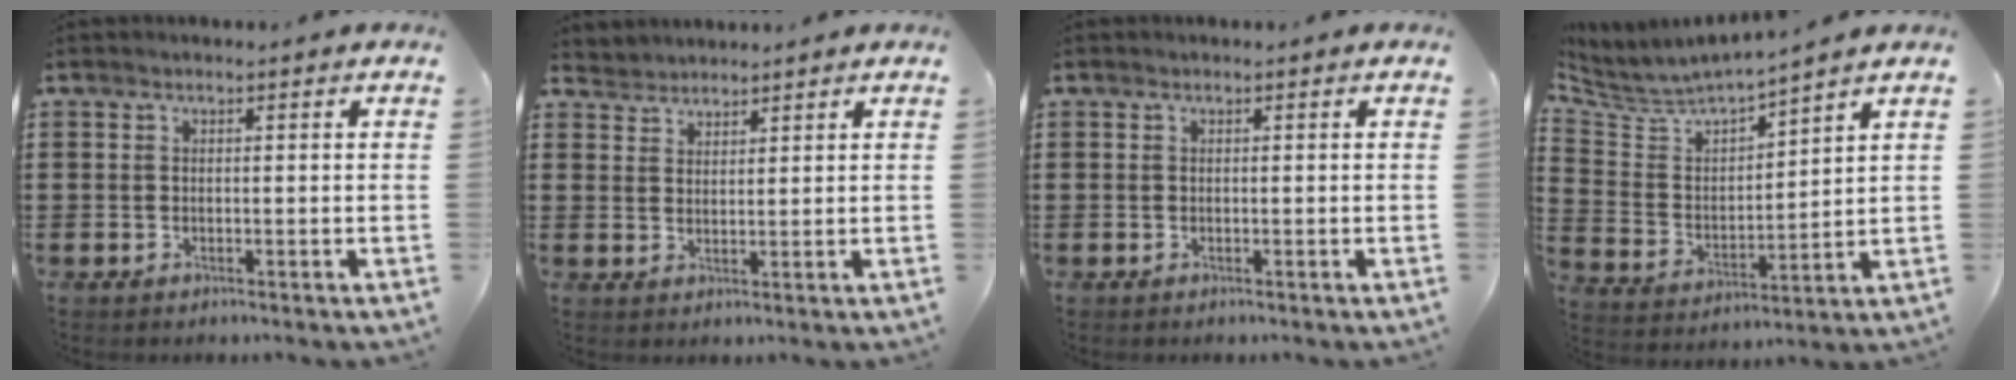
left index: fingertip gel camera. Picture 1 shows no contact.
{"total": 2.3, "force": [2.2, 0.5, -0.6], "torque": [0.004, -0.001, 0.043]}
{"total": 0.0}
{"total": 4.2, "force": [4.0, 1.0, 0.9], "torque": [-0.046, -0.033, 0.059]}